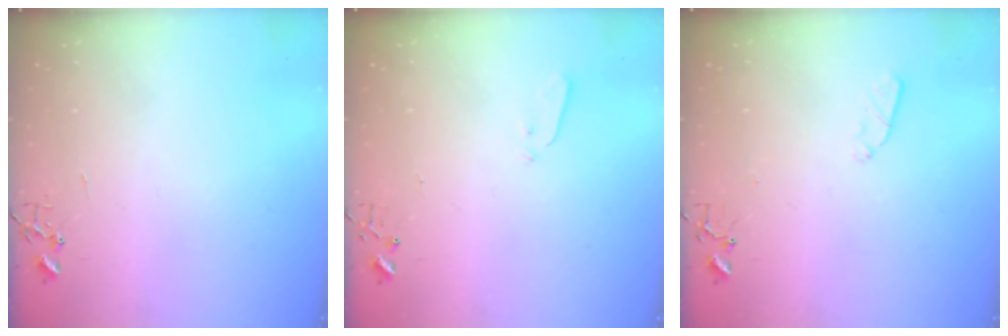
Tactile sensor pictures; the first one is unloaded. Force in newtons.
{"total": 3.3, "press": 3.2, "slide": 0.7}
{"total": 3.6, "press": 3.5, "slide": 0.6}